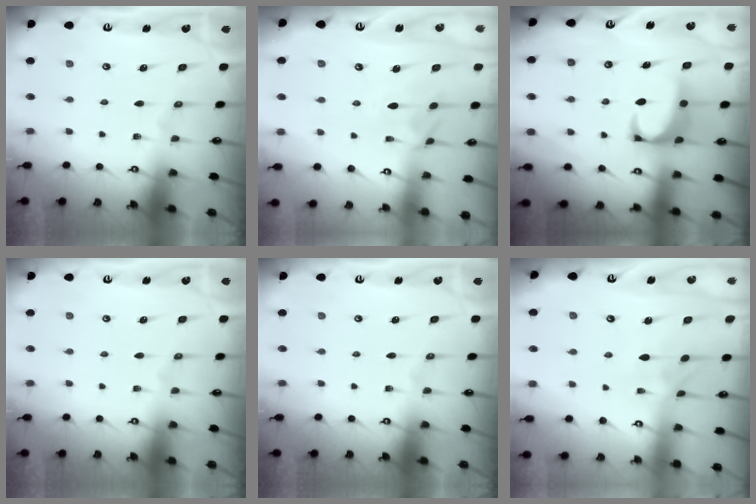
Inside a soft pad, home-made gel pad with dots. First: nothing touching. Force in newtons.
{"total": 0.9, "press": 0.3, "slide": 0.9}
{"total": 2.7, "press": 2.5, "slide": 1.1}
{"total": 0.0}
{"total": 0.0}
{"total": 2.8, "press": 2.6, "slide": 0.9}